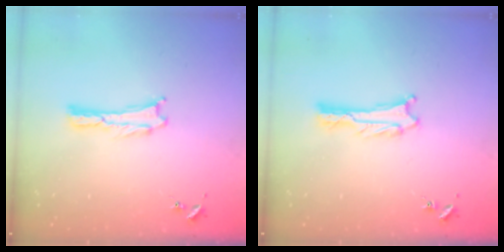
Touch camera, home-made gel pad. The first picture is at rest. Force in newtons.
{"total": 1.7, "press": 1.7, "slide": 0.1}